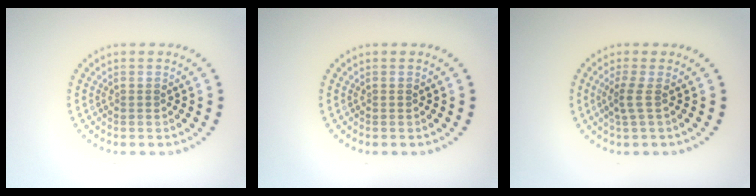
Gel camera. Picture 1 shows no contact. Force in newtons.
{"total": 0.0}
{"total": 1.8, "press": 1.1, "slide": 1.4}